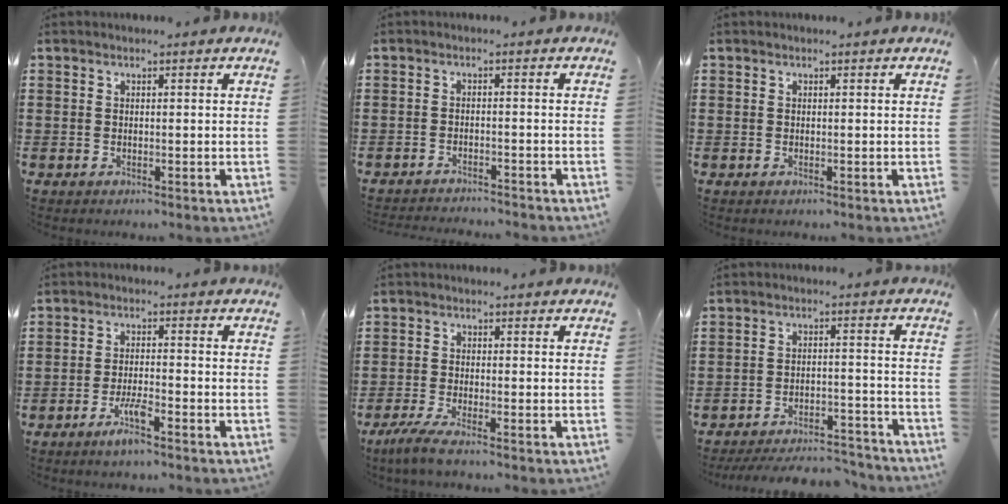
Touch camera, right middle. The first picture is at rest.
{"total": 2.0, "force": [-2.0, -0.1, 0.1], "torque": [-0.007, -0.002, -0.041]}
{"total": 0.0}
{"total": 4.1, "force": [-2.7, 0.5, 3.0], "torque": [-0.065, -0.002, -0.053]}
{"total": 3.3, "force": [-2.5, -0.1, 2.1], "torque": [-0.058, -0.016, -0.052]}
{"total": 5.7, "force": [-5.4, 0.4, 1.7], "torque": [-0.039, -0.005, -0.107]}